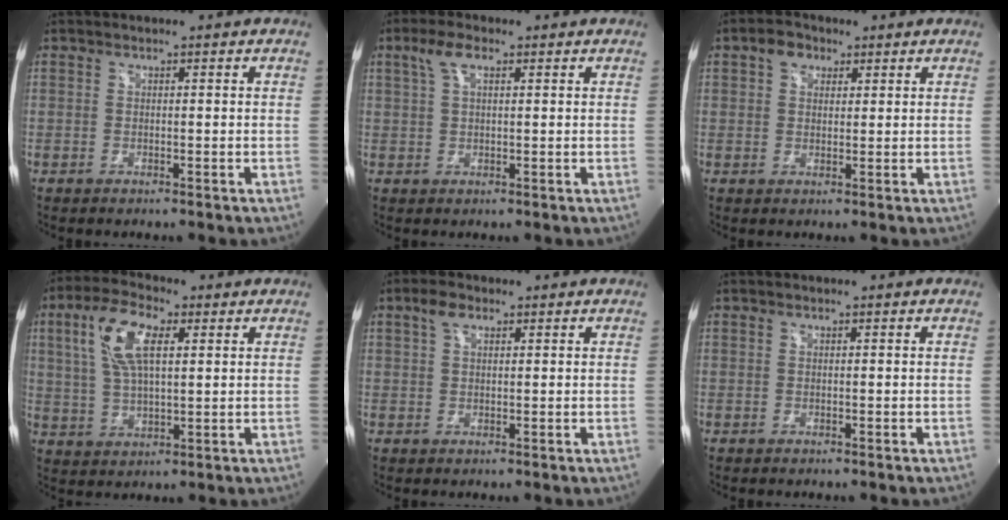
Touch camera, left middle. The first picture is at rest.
{"total": 3.8, "force": [1.9, 1.3, 3.0], "torque": [-0.071, 0.017, 0.041]}
{"total": 3.5, "force": [1.8, 2.6, 1.6], "torque": [-0.031, 0.014, 0.031]}
{"total": 10.2, "force": [3.4, 3.6, 9.0], "torque": [-0.191, 0.019, 0.066]}
{"total": 2.6, "force": [1.4, 1.3, 1.8], "torque": [-0.040, 0.013, 0.030]}
{"total": 0.0}